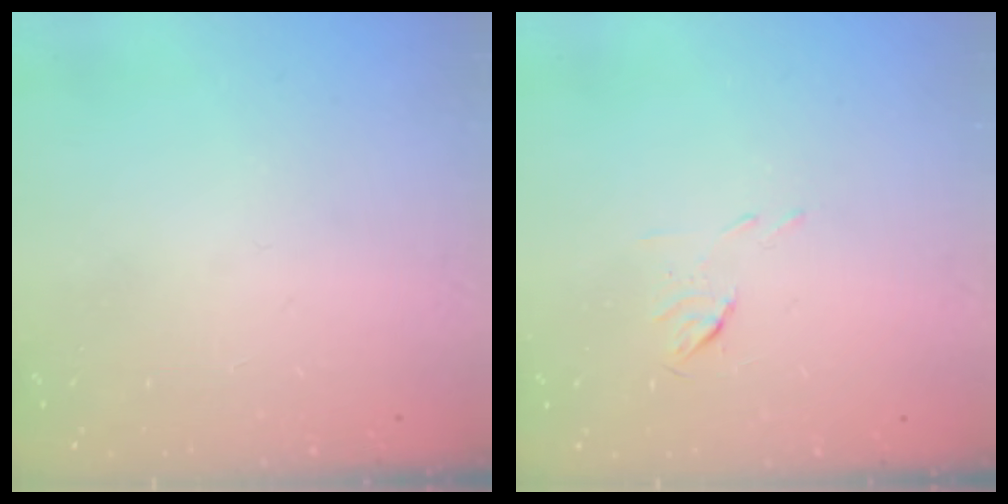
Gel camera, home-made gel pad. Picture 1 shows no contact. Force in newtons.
{"total": 4.1, "press": 3.9, "slide": 1.2}